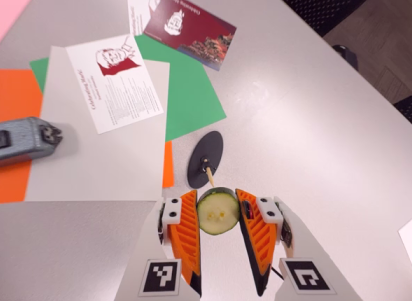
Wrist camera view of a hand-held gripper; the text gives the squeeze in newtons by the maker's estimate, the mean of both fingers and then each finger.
{"total": 11.8, "left": 12.3, "right": 11.4}